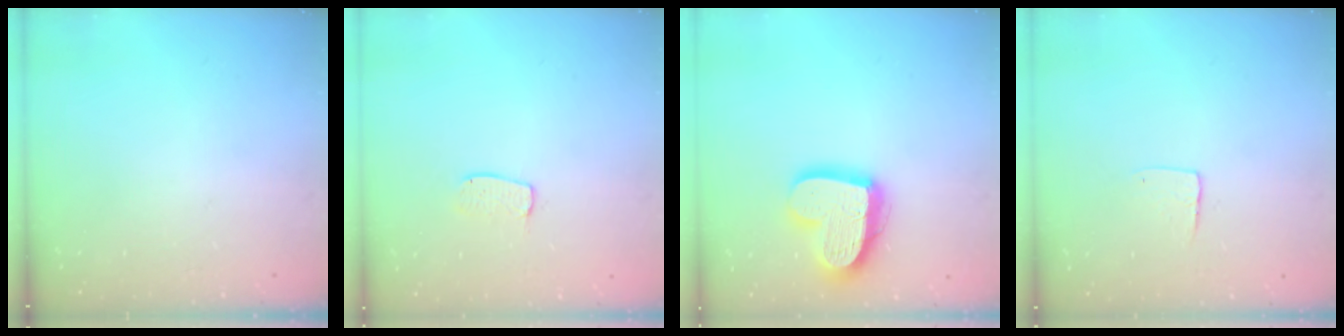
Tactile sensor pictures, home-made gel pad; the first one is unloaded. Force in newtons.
{"total": 5.7, "press": 5.7, "slide": 0.4}
{"total": 17.2, "press": 17.2, "slide": 1.4}
{"total": 5.3, "press": 5.3, "slide": 0.4}